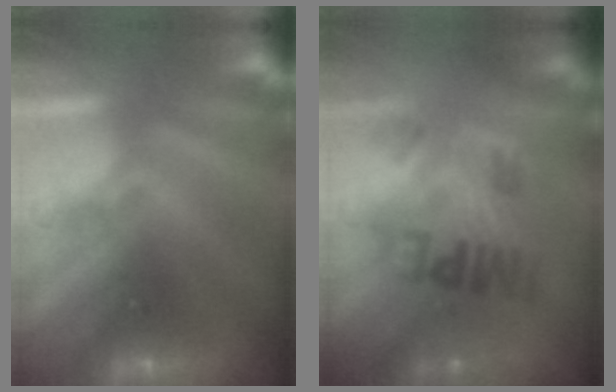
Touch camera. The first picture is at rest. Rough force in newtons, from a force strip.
{"total": 2.3}